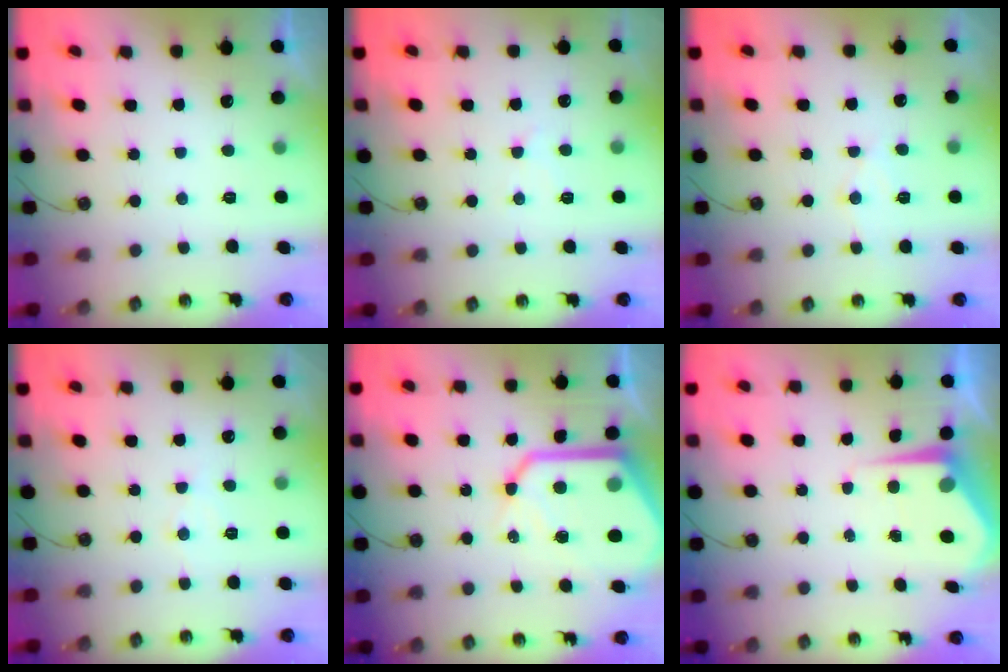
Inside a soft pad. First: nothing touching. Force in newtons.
{"total": 7.4, "press": 7.3, "slide": 0.8}
{"total": 7.0, "press": 6.9, "slide": 0.4}
{"total": 4.4, "press": 4.3, "slide": 0.6}
{"total": 20.8, "press": 20.6, "slide": 2.3}
{"total": 5.6, "press": 5.6, "slide": 0.2}